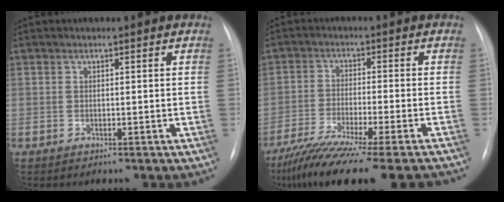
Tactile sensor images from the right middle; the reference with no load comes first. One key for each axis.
{"total": 17.0, "fx": -14.1, "fy": -0.7, "fz": 9.5, "tx": -0.148, "ty": -0.050, "tz": -0.225}